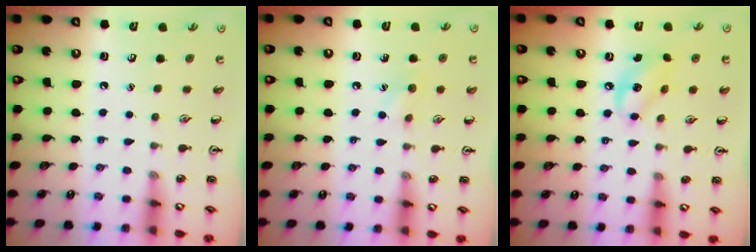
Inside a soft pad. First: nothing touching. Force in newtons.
{"total": 6.5, "press": 6.3, "slide": 1.6}
{"total": 7.0, "press": 6.9, "slide": 1.3}